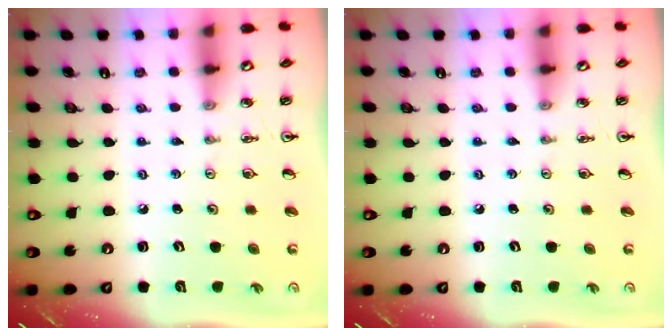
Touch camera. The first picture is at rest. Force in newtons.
{"total": 0.0}